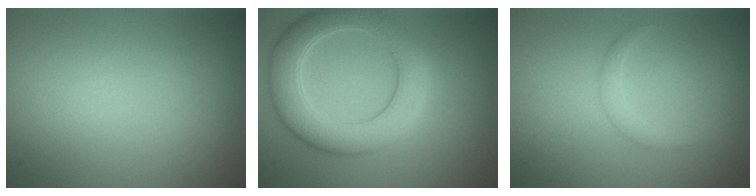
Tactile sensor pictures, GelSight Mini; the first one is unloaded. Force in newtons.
{"total": 6.6, "press": 6.6, "slide": 0.4}
{"total": 1.1, "press": 1.1, "slide": 0.1}